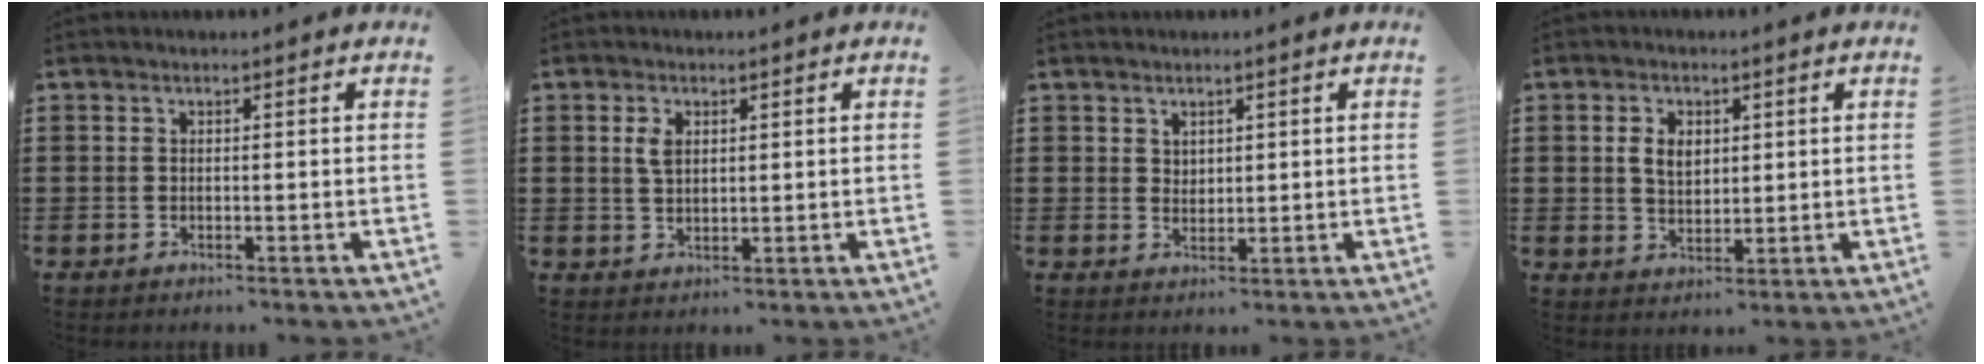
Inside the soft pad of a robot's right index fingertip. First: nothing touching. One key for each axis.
{"total": 2.8, "fx": 0.9, "fy": 1.6, "fz": 2.2, "tx": -0.048, "ty": 0.006, "tz": 0.015}
{"total": 1.6, "fx": 1.2, "fy": 1.1, "fz": 0.2, "tx": -0.007, "ty": 0.003, "tz": 0.024}
{"total": 3.8, "fx": 0.8, "fy": 2.5, "fz": 2.7, "tx": -0.051, "ty": 0.008, "tz": 0.011}